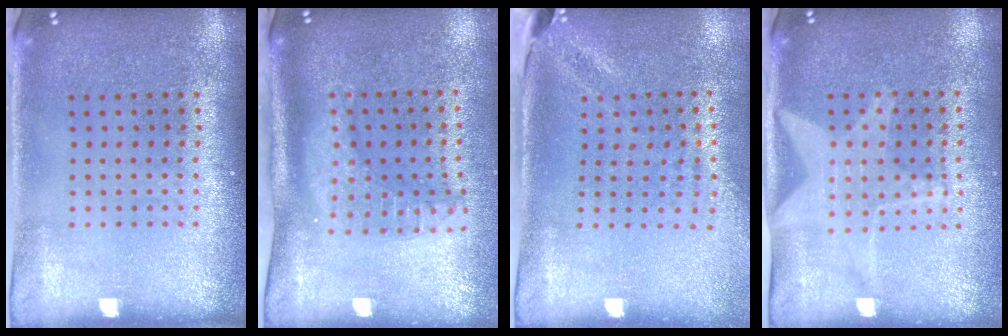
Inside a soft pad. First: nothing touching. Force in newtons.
{"total": 2.0, "press": 1.6, "slide": 1.3}
{"total": 2.0, "press": 1.6, "slide": 1.2}
{"total": 1.8, "press": 1.5, "slide": 1.0}